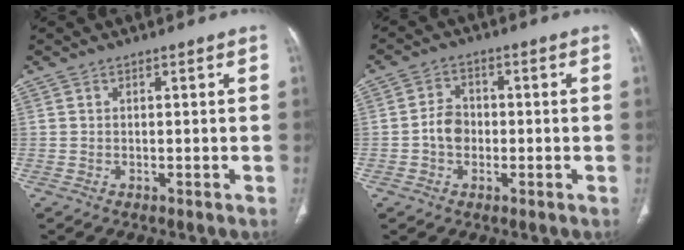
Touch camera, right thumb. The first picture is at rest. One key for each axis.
{"total": 4.6, "fx": -0.9, "fy": 3.6, "fz": 2.7, "tx": -0.033, "ty": 0.014, "tz": -0.023}